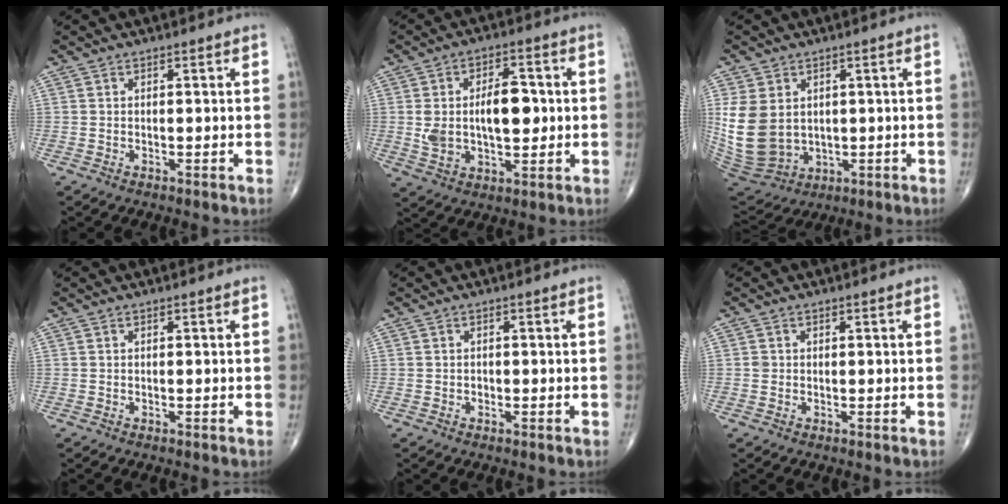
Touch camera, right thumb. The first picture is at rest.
{"total": 12.1, "force": [0.7, 6.5, 10.1], "torque": [-0.161, 0.012, 0.020]}
{"total": 12.7, "force": [1.6, 9.8, 7.9], "torque": [-0.149, -0.016, 0.056]}
{"total": 0.0}
{"total": 0.5, "force": [-0.2, 0.4, 0.2], "torque": [-0.003, 0.002, -0.004]}
{"total": 0.9, "force": [0.1, 0.8, 0.3], "torque": [-0.004, 0.001, 0.001]}